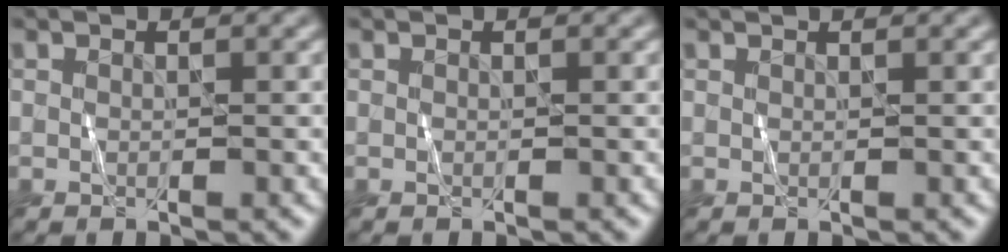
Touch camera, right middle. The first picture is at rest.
{"total": 0.0}
{"total": 0.7, "force": [0.6, 0.0, 0.2], "torque": [-0.003, -0.001, 0.004]}